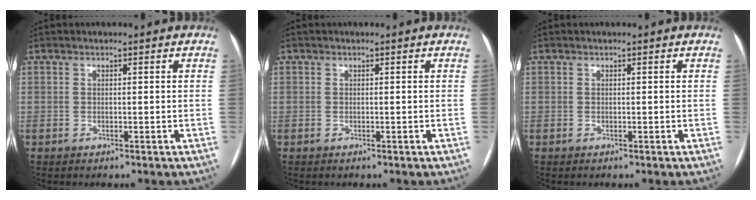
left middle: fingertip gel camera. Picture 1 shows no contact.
{"total": 0.0}
{"total": 0.0}